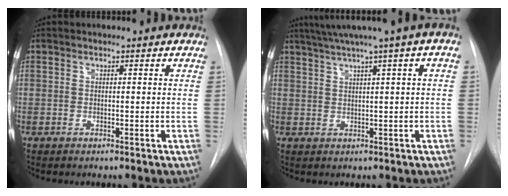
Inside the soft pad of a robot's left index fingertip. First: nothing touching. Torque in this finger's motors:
{"motor_torque": [1.02, -1.10, 0.15, 0.01]}